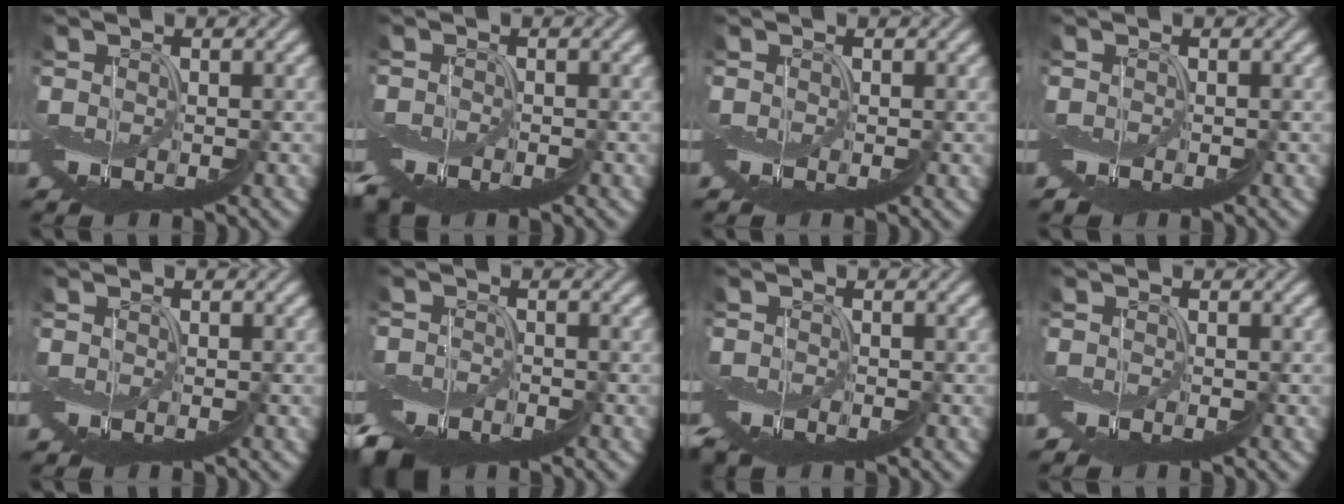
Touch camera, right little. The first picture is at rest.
{"total": 4.9, "force": [-4.6, 0.9, 1.5], "torque": [-0.030, -0.003, -0.068]}
{"total": 0.0}
{"total": 1.1, "force": [-1.0, 0.2, 0.3], "torque": [0.000, -0.003, -0.020]}
{"total": 0.7, "force": [-0.3, 0.5, 0.4], "torque": [-0.003, -0.005, -0.004]}
{"total": 6.1, "force": [-6.1, -0.1, 0.1], "torque": [-0.006, 0.000, -0.103]}
{"total": 4.1, "force": [-3.5, 1.3, 1.6], "torque": [-0.027, -0.004, -0.047]}
{"total": 1.4, "force": [-1.3, 0.5, 0.4], "torque": [-0.003, -0.005, -0.025]}